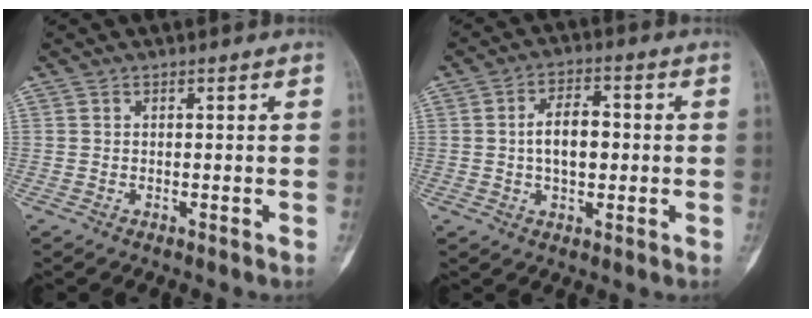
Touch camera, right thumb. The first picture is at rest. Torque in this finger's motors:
{"motor_torque": [-0.62, 0.88, 0.02, -0.07, 0.33]}